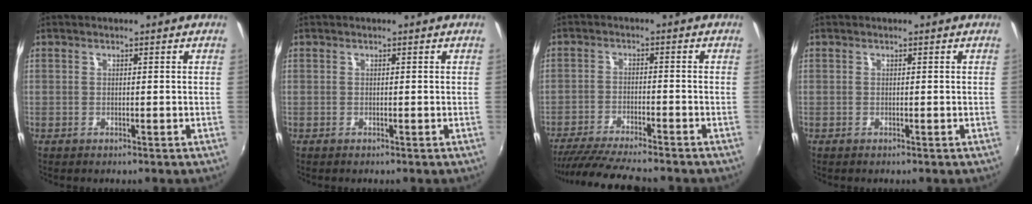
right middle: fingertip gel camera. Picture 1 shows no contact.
{"total": 0.0}
{"total": 12.9, "force": [-11.5, 0.9, 5.9], "torque": [-0.128, -0.021, -0.189]}
{"total": 0.0}